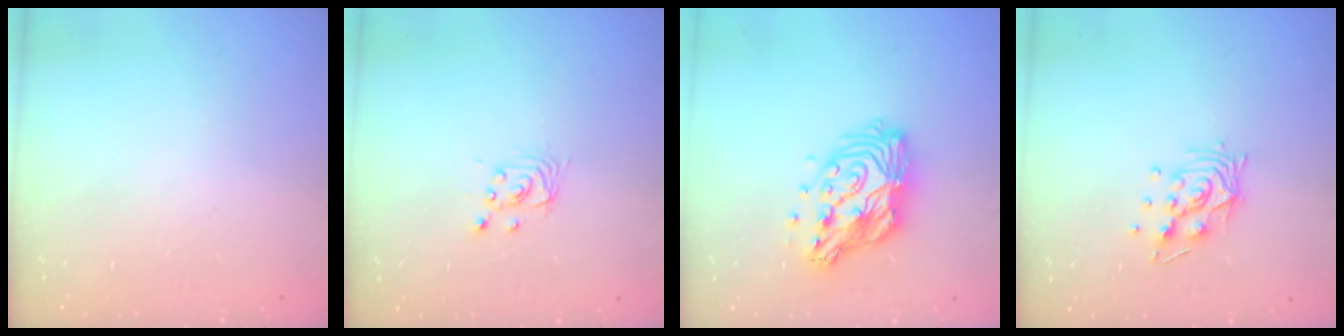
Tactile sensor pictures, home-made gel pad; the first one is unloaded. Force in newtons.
{"total": 2.9, "press": 2.9, "slide": 0.1}
{"total": 15.4, "press": 15.4, "slide": 1.4}
{"total": 8.9, "press": 8.9, "slide": 0.7}